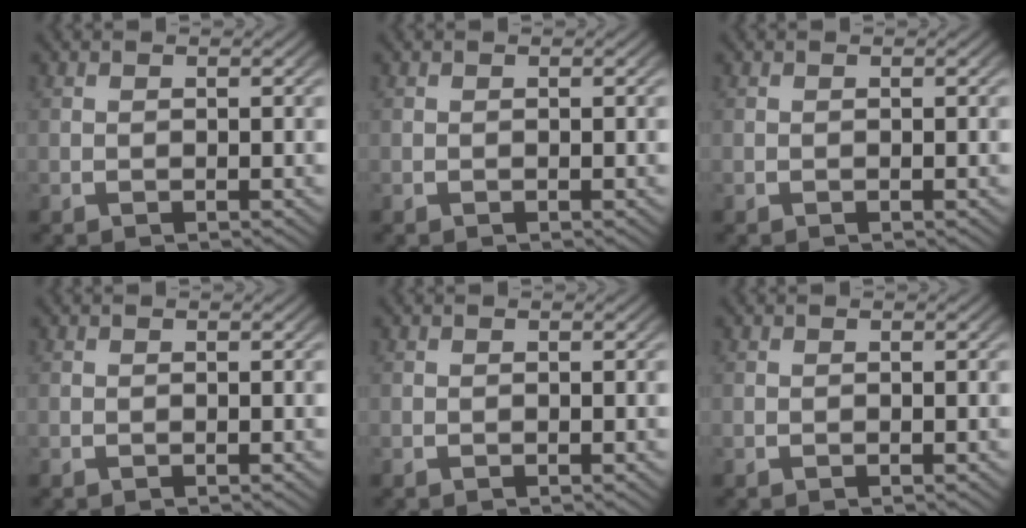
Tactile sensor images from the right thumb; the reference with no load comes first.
{"total": 0.0}
{"total": 0.0}
{"total": 0.0}
{"total": 0.0}
{"total": 0.0}